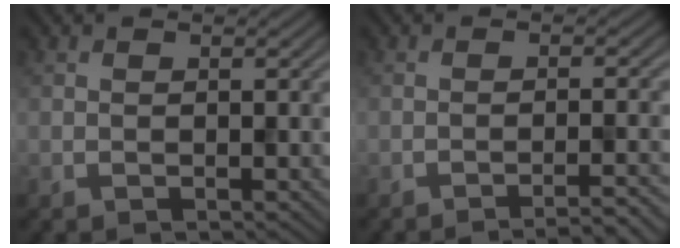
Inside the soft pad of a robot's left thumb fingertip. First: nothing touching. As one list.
[{"total": 3.6, "force": [-2.6, 0.3, 2.5], "torque": [-0.028, 0.011, -0.053]}]